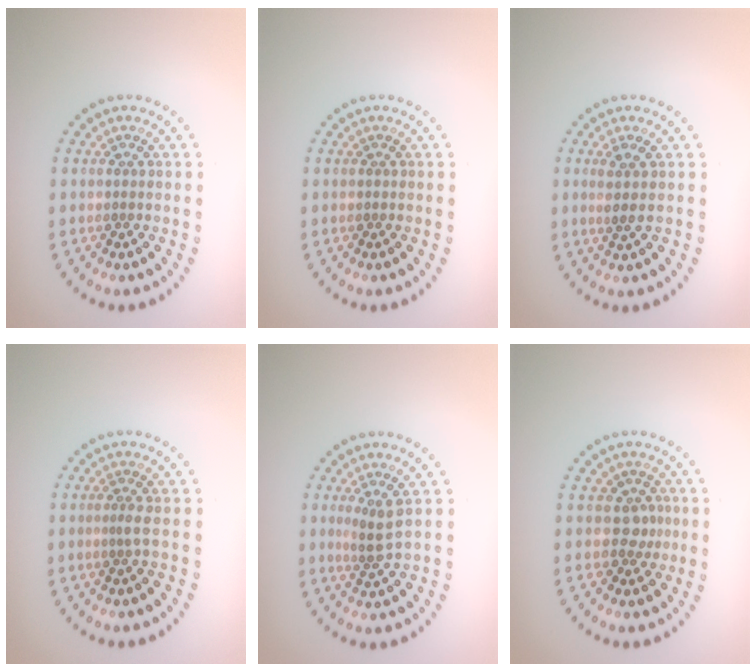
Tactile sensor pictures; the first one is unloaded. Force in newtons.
{"total": 0.0}
{"total": 1.6, "press": 1.2, "slide": 1.0}
{"total": 0.7, "press": 0.3, "slide": 0.6}
{"total": 2.0, "press": 1.5, "slide": 1.4}
{"total": 1.9, "press": 1.4, "slide": 1.2}